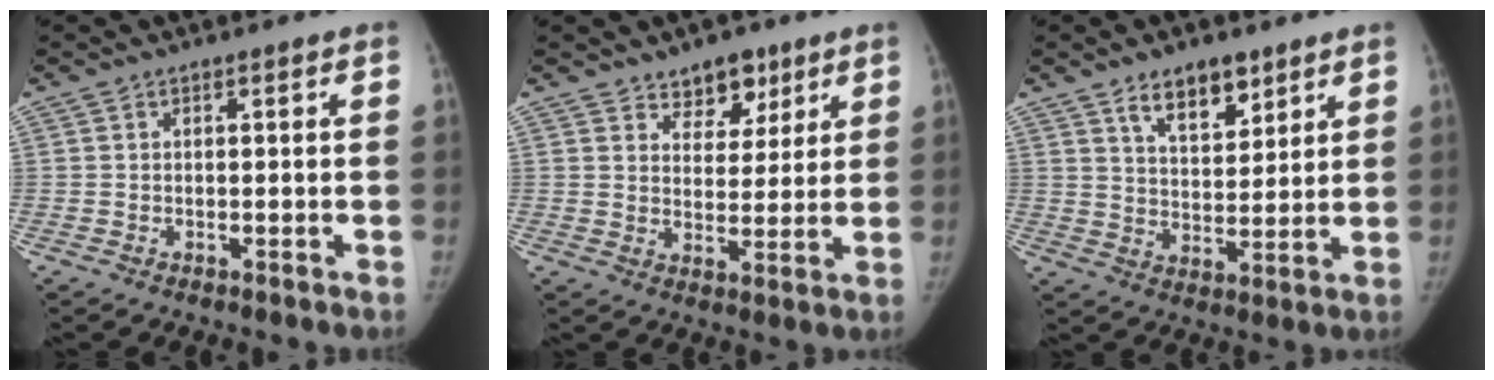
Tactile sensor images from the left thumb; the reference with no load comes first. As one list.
[{"total": 6.9, "force": [4.8, 4.4, 2.3], "torque": [0.003, -0.029, 0.077]}, {"total": 9.1, "force": [5.9, 4.4, 5.2], "torque": [-0.055, -0.041, 0.104]}]